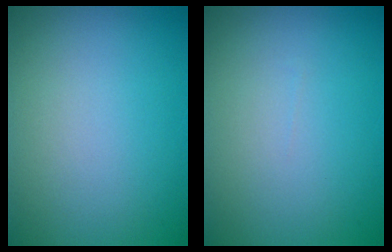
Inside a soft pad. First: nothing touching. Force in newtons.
{"total": 0.0}